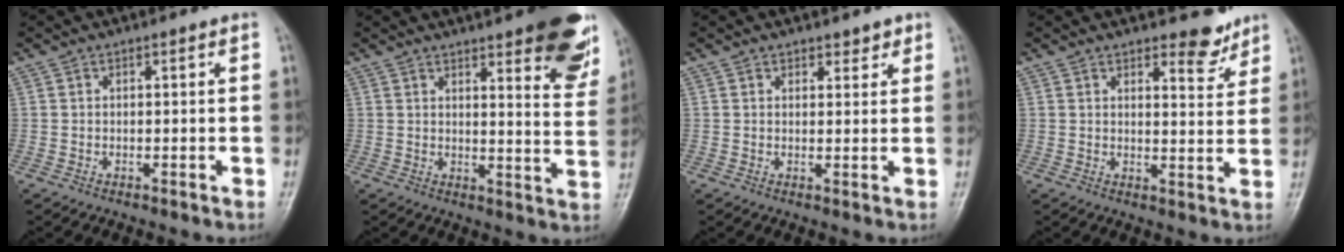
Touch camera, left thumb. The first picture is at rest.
{"total": 18.5, "force": [11.5, 5.0, 13.6], "torque": [-0.142, -0.052, 0.135]}
{"total": 2.4, "force": [1.8, 1.3, 0.9], "torque": [0.008, -0.010, 0.022]}
{"total": 5.4, "force": [4.2, 2.1, 2.7], "torque": [-0.014, -0.032, 0.057]}